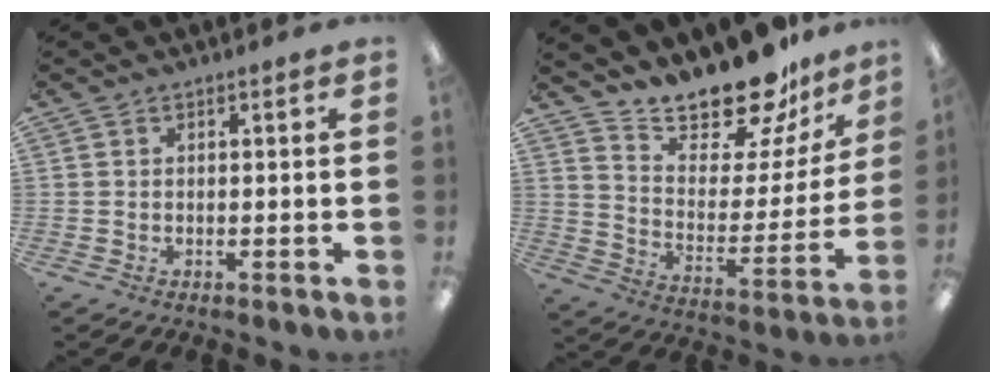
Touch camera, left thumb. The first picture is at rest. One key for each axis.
{"total": 19.2, "fx": 17.4, "fy": 5.2, "fz": 6.3, "tx": -0.105, "ty": -0.145, "tz": 0.301}